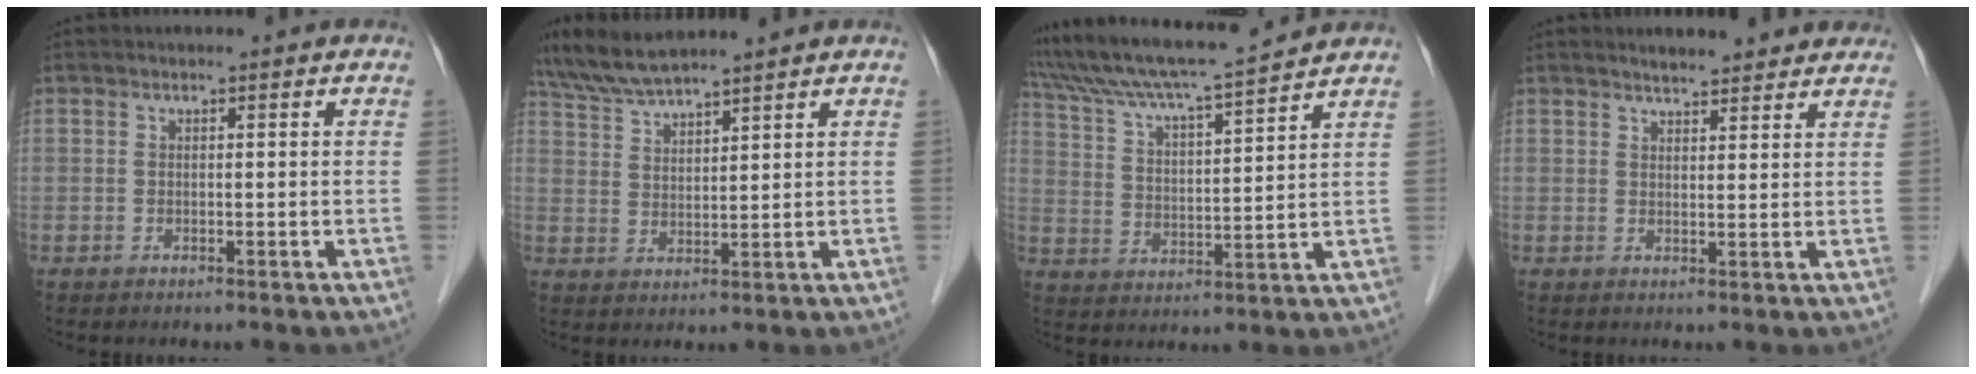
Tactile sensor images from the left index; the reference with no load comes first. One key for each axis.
{"total": 7.3, "fx": 6.7, "fy": 0.3, "fz": 3.0, "tx": -0.069, "ty": 0.019, "tz": 0.135}
{"total": 15.2, "fx": 13.8, "fy": -0.3, "fz": 6.4, "tx": -0.122, "ty": 0.017, "tz": 0.230}
{"total": 5.9, "fx": 5.4, "fy": 1.4, "fz": 2.1, "tx": -0.026, "ty": 0.017, "tz": 0.067}